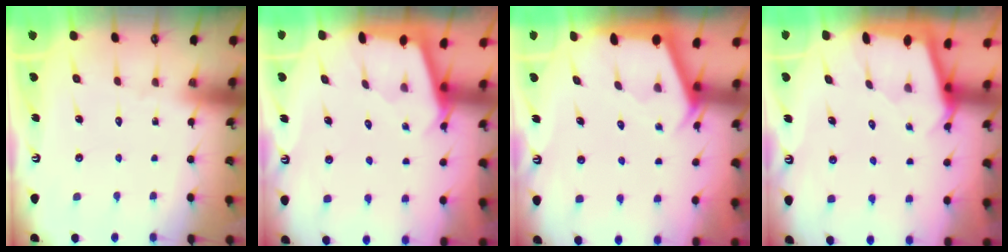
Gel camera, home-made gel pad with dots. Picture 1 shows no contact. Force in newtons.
{"total": 2.0, "press": 2.0, "slide": 0.2}
{"total": 2.2, "press": 2.2, "slide": 0.3}
{"total": 1.7, "press": 1.6, "slide": 0.2}